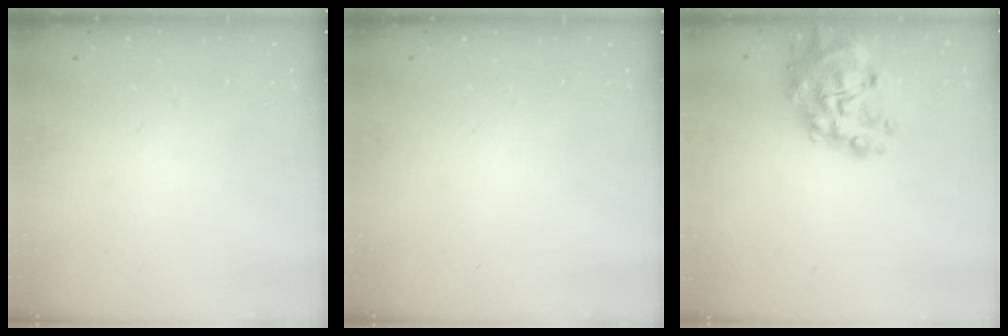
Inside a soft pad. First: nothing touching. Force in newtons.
{"total": 0.0}
{"total": 13.6, "press": 13.2, "slide": 3.4}